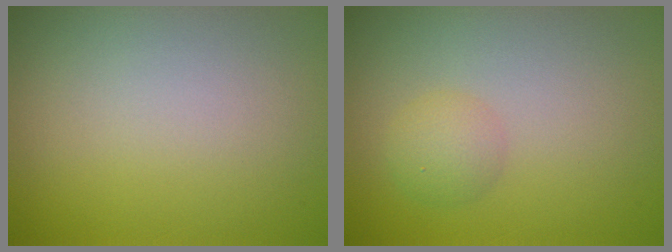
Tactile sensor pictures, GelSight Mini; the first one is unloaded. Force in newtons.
{"total": 1.8, "press": 1.8, "slide": 0.1}